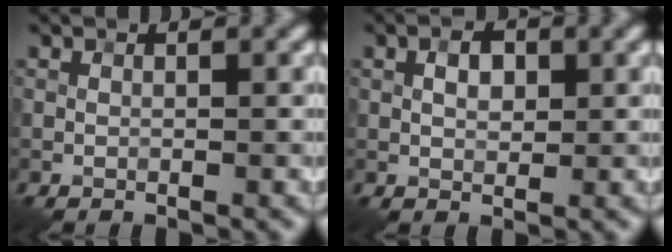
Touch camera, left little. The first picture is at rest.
{"total": 2.0, "force": [0.4, 1.3, 1.5], "torque": [-0.025, 0.003, 0.005]}